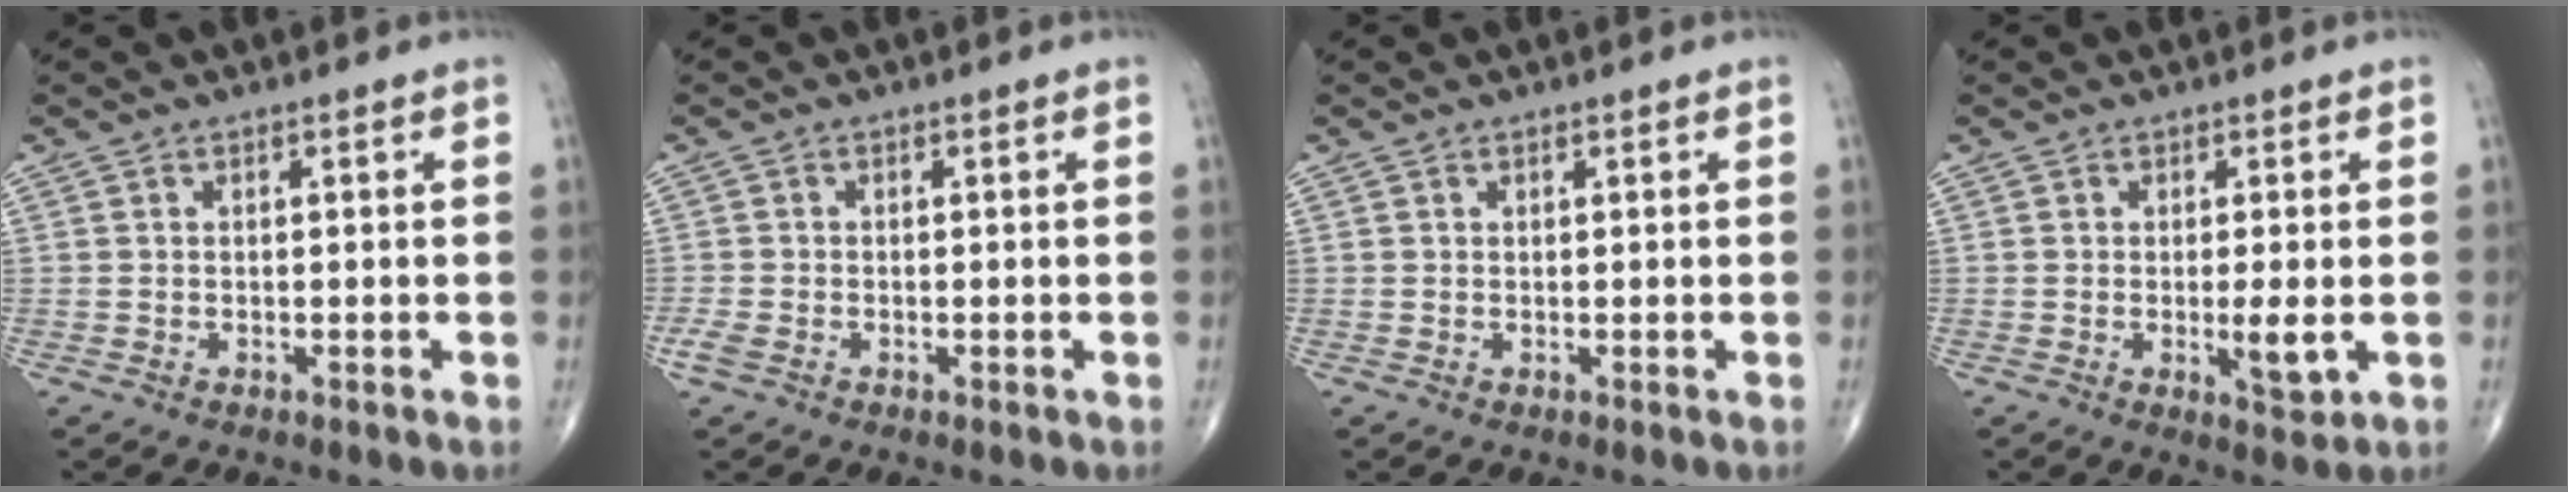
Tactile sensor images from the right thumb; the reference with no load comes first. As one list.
[{"total": 2.0, "force": [-1.0, 1.2, 1.3], "torque": [-0.038, -0.003, -0.024]}, {"total": 0.0}, {"total": 5.6, "force": [-1.2, 2.1, 5.1], "torque": [-0.056, -0.009, -0.009]}]